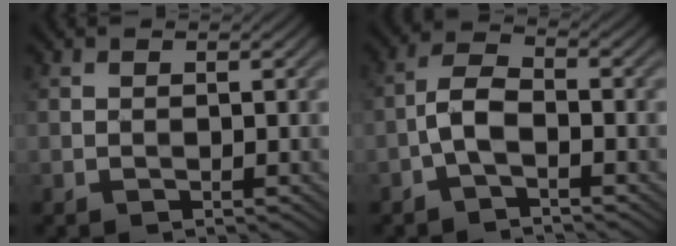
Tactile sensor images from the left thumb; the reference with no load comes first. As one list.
[{"total": 4.0, "force": [-1.8, 1.6, 3.2], "torque": [-0.066, 0.012, -0.048]}]